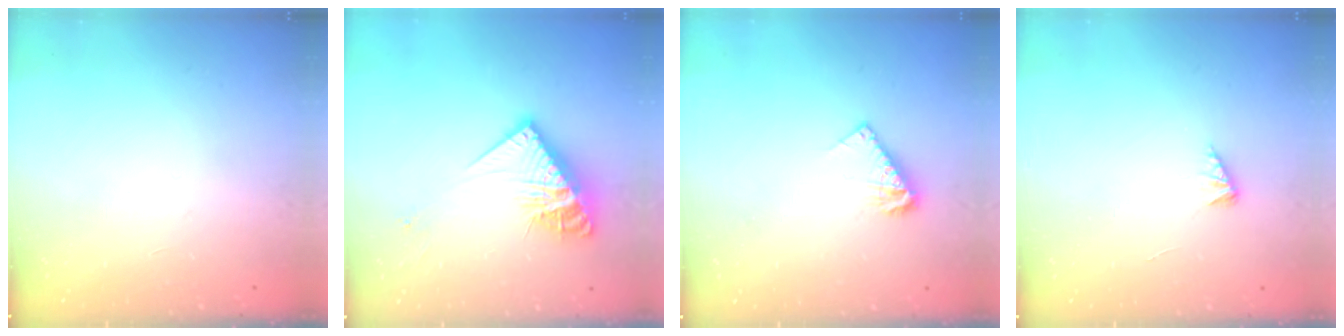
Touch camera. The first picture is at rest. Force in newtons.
{"total": 15.3, "press": 15.2, "slide": 1.1}
{"total": 6.1, "press": 6.1, "slide": 0.4}
{"total": 1.9, "press": 1.8, "slide": 0.4}